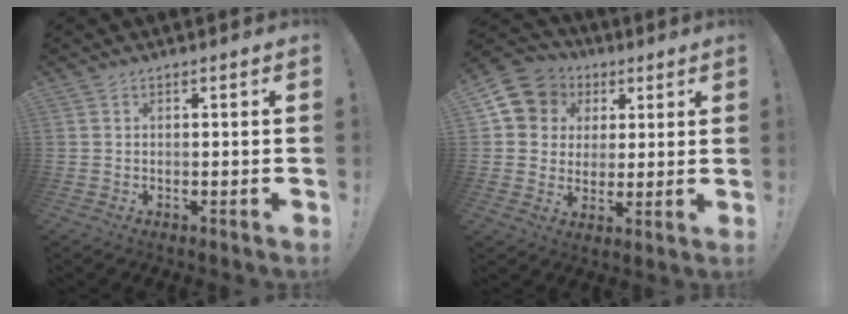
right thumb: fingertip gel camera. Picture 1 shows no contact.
{"total": 11.2, "force": [4.3, 9.7, 3.6], "torque": [-0.058, -0.017, 0.090]}